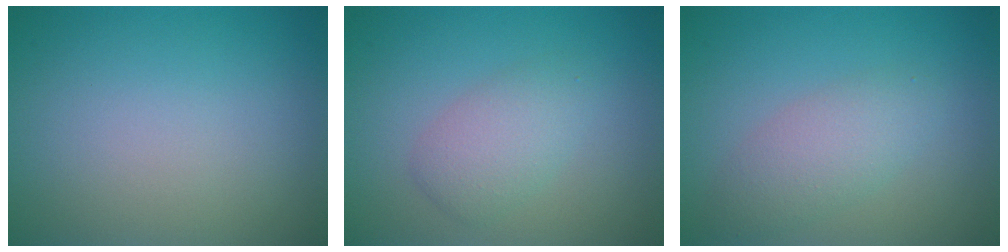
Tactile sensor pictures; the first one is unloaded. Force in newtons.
{"total": 2.7, "press": 2.7, "slide": 0.1}
{"total": 2.9, "press": 2.9, "slide": 0.1}